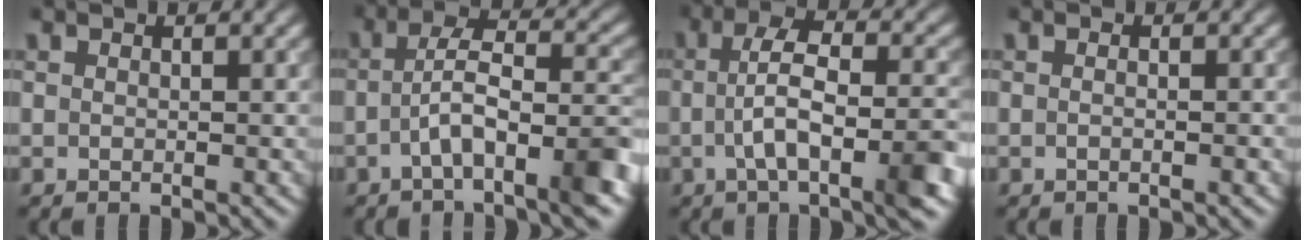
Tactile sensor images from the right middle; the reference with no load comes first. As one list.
[{"total": 7.0, "force": [-2.5, 2.1, 6.2], "torque": [-0.102, 0.016, -0.045]}, {"total": 7.5, "force": [-1.4, 2.4, 6.9], "torque": [-0.116, 0.011, -0.027]}, {"total": 1.1, "force": [-0.1, 0.5, 1.0], "torque": [0.005, -0.005, -0.010]}]